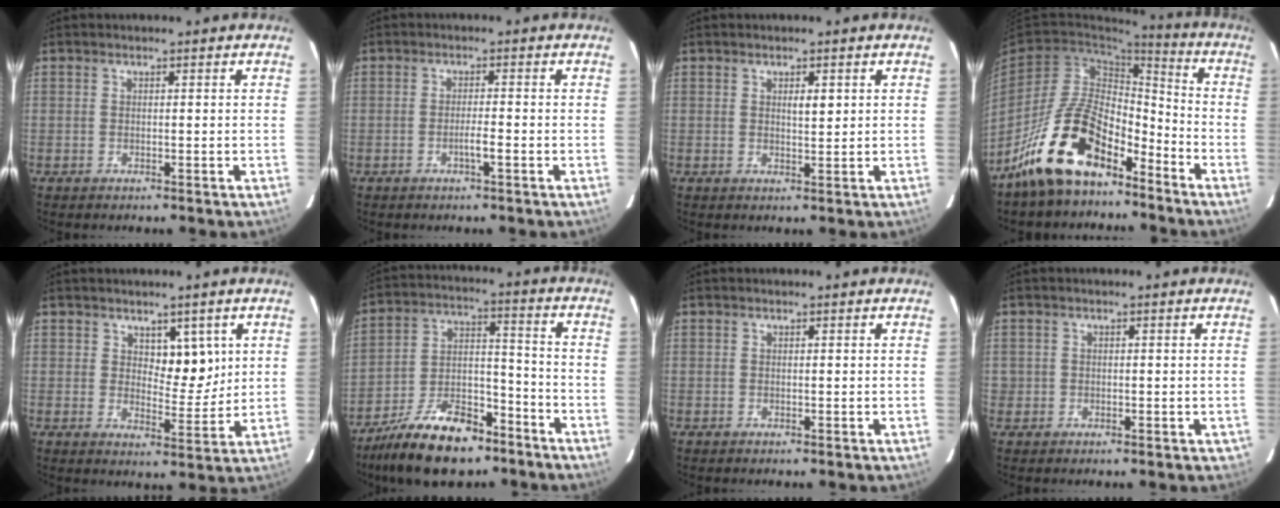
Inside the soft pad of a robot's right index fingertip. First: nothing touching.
{"total": 2.1, "force": [-0.9, -0.1, 1.8], "torque": [-0.032, -0.001, -0.017]}
{"total": 2.0, "force": [0.7, 0.6, 1.7], "torque": [-0.028, -0.001, 0.012]}
{"total": 13.1, "force": [-9.7, 5.3, 7.2], "torque": [-0.140, 0.021, -0.181]}
{"total": 5.4, "force": [2.3, 2.8, 4.1], "torque": [-0.053, -0.003, 0.039]}
{"total": 15.4, "force": [-11.4, 5.2, 9.0], "torque": [-0.161, 0.012, -0.199]}
{"total": 0.0}
{"total": 1.6, "force": [-0.3, 1.5, 0.3], "torque": [0.003, 0.007, 0.001]}